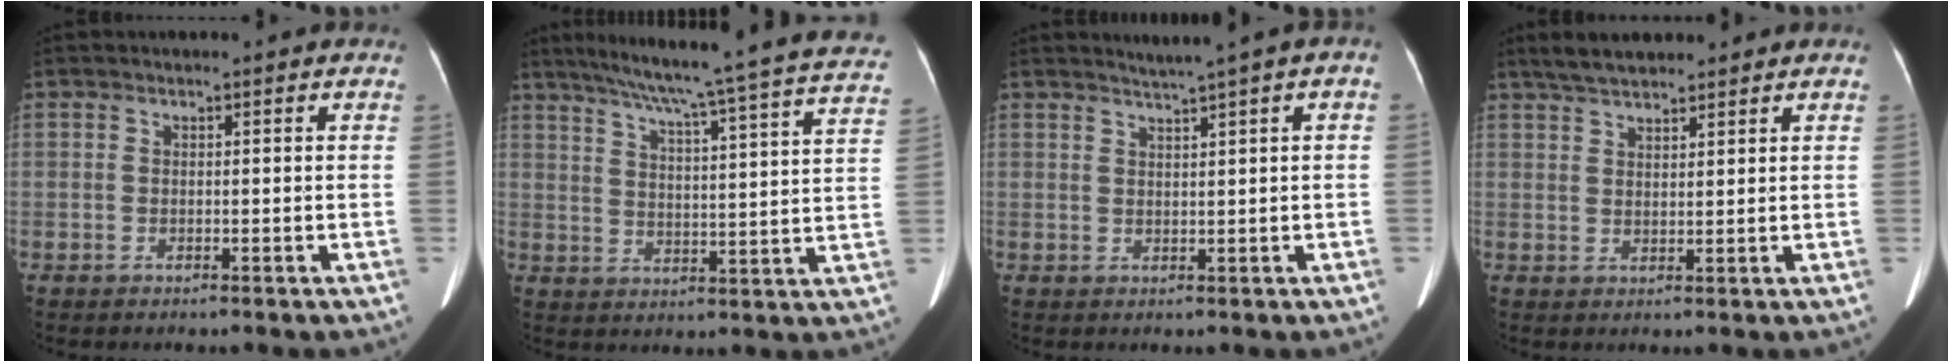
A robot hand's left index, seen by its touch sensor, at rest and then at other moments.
{"total": 27.7, "force": [24.1, -0.1, 13.6], "torque": [-0.213, -0.043, 0.297]}
{"total": 2.8, "force": [1.7, -0.4, 2.2], "torque": [-0.035, 0.011, 0.032]}
{"total": 5.5, "force": [4.7, 1.5, 2.4], "torque": [-0.049, 0.020, 0.083]}